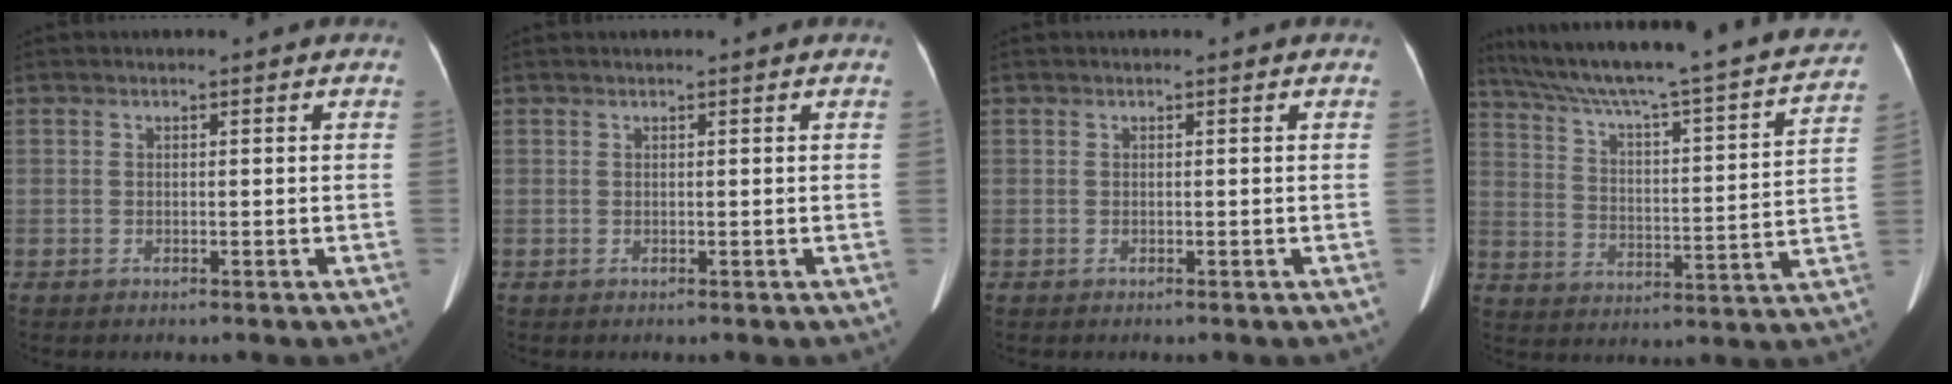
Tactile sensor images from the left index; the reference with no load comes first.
{"total": 1.1, "force": [1.0, 0.0, 0.4], "torque": [-0.005, 0.018, 0.017]}
{"total": 0.0}
{"total": 28.1, "force": [24.6, 2.1, 13.5], "torque": [-0.218, -0.028, 0.332]}